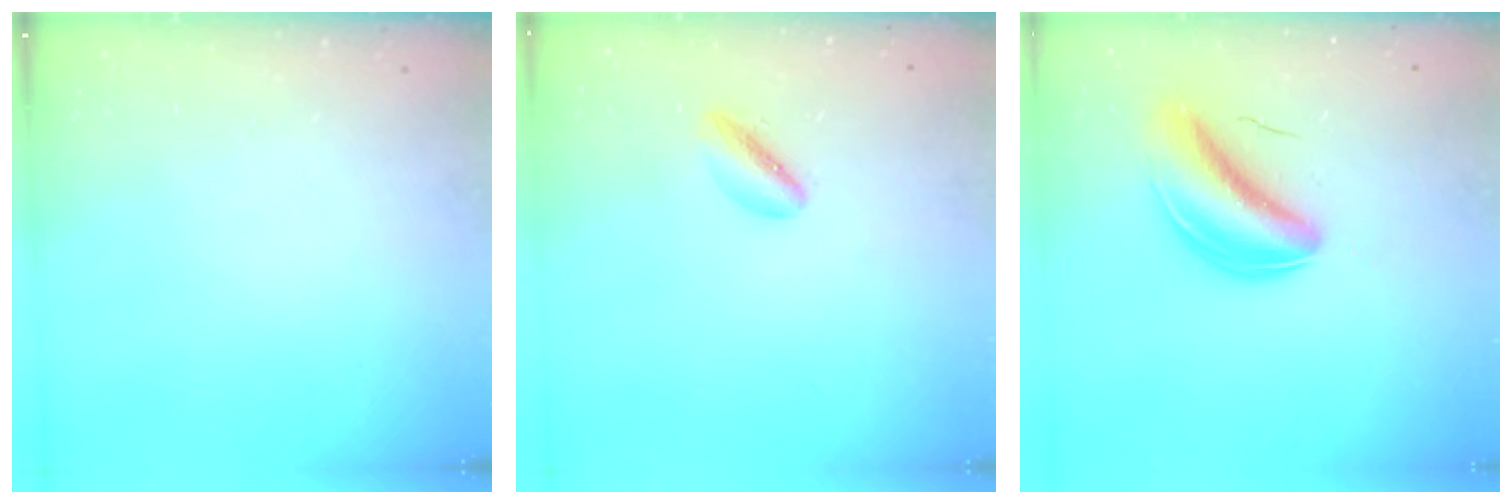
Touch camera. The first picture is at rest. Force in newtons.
{"total": 4.6, "press": 4.4, "slide": 1.3}
{"total": 7.5, "press": 7.2, "slide": 2.2}